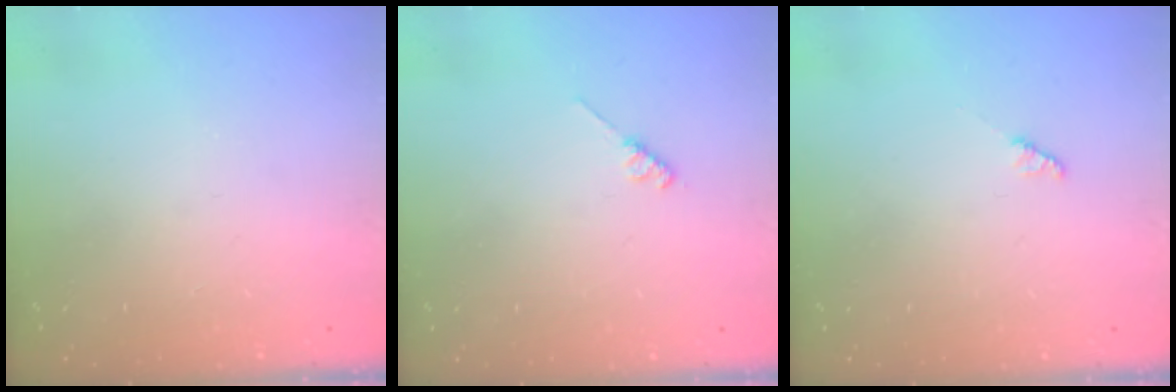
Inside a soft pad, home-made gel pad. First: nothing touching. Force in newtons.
{"total": 2.6, "press": 2.5, "slide": 0.4}
{"total": 2.2, "press": 2.2, "slide": 0.3}